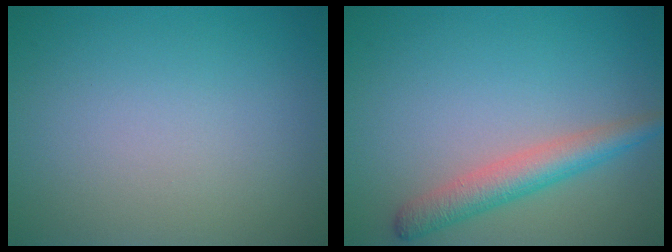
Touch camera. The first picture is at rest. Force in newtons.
{"total": 3.7, "press": 3.6, "slide": 0.3}